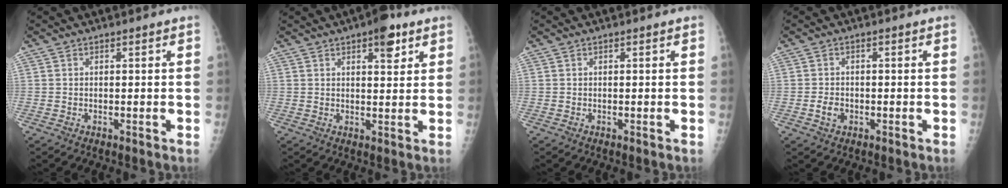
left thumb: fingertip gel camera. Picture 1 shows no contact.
{"total": 5.7, "force": [3.2, 2.2, 4.1], "torque": [-0.040, -0.013, 0.039]}
{"total": 0.0}
{"total": 2.6, "force": [-0.9, 2.0, 1.5], "torque": [-0.019, 0.005, -0.014]}